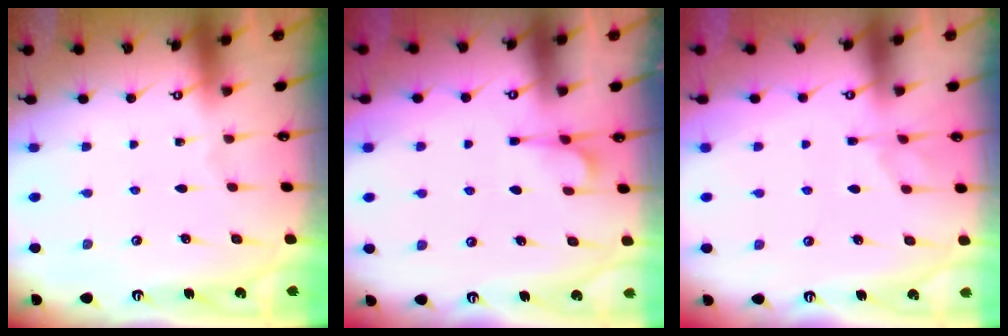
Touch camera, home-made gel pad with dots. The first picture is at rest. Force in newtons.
{"total": 1.8, "press": 1.4, "slide": 1.1}
{"total": 4.9, "press": 4.7, "slide": 1.3}